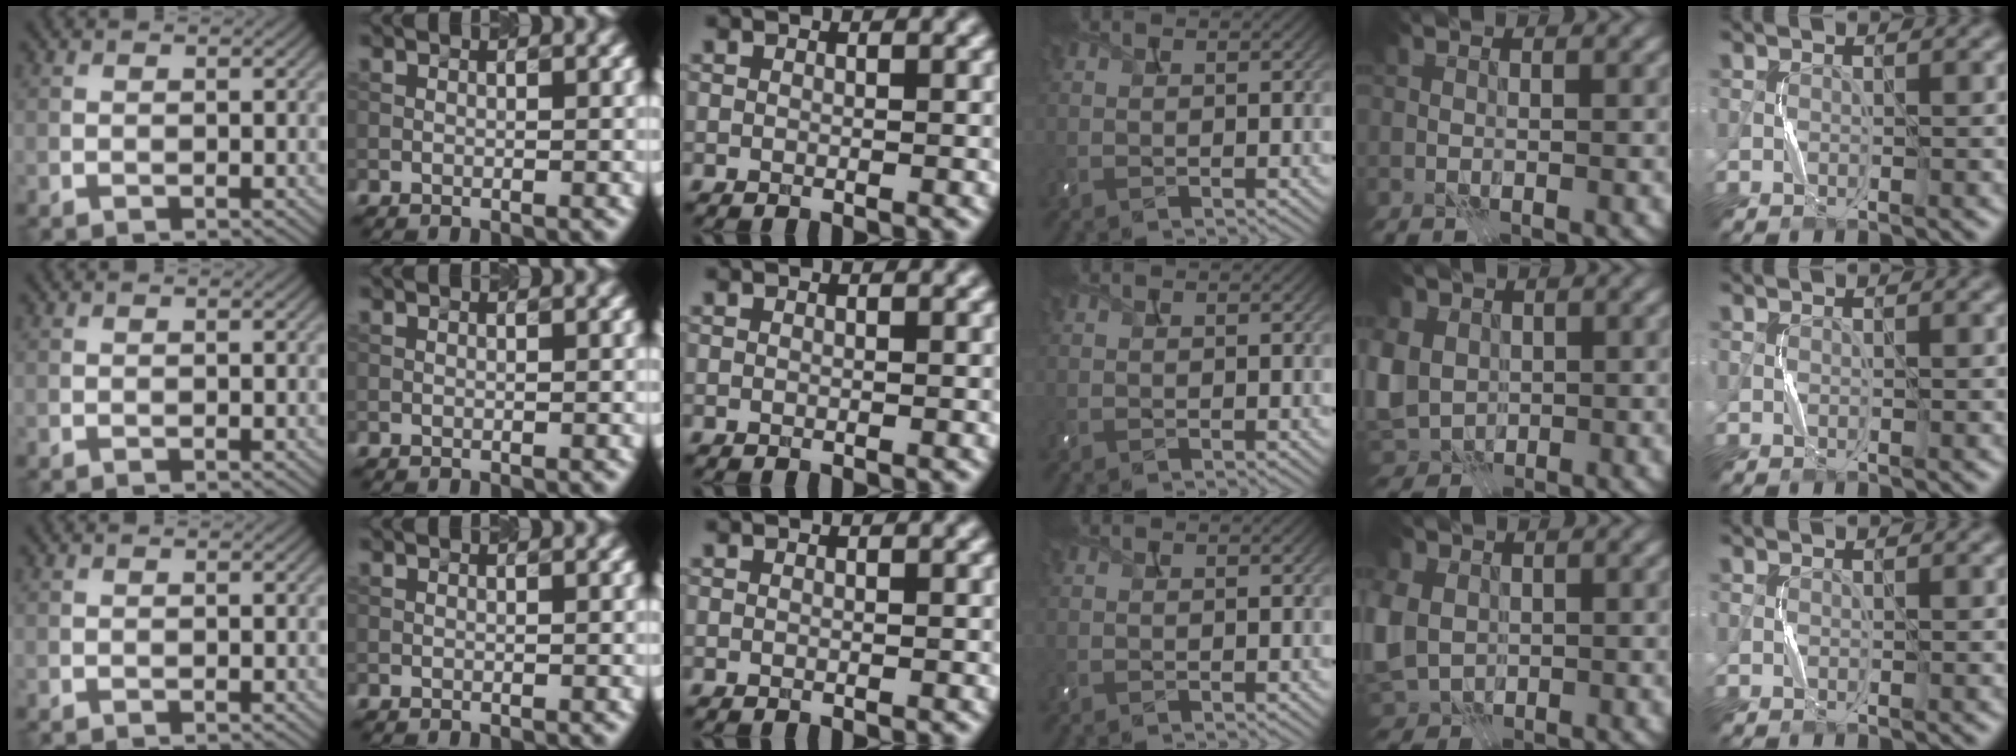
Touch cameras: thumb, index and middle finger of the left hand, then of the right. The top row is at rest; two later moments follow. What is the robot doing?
{"motion": "press", "object": "camera"}